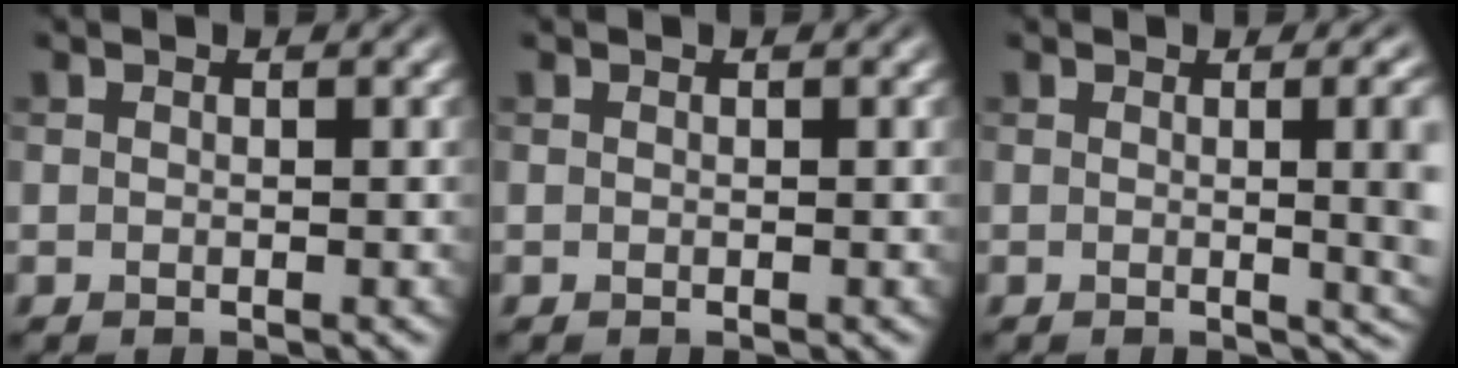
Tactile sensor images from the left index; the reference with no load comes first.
{"total": 0.0}
{"total": 6.6, "force": [0.2, 2.6, 6.0], "torque": [-0.033, 0.003, 0.005]}